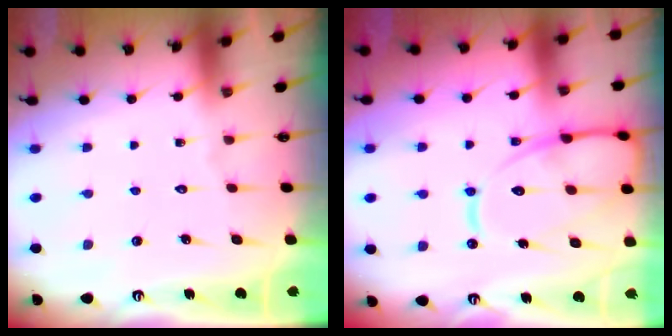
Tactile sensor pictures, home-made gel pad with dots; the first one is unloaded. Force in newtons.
{"total": 15.7, "press": 15.7, "slide": 1.4}